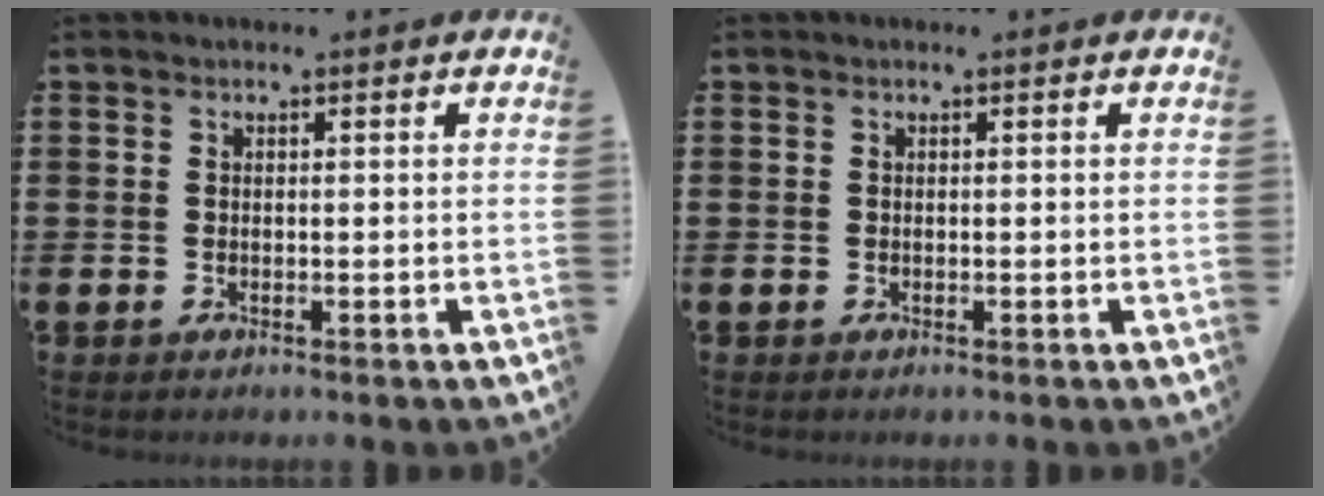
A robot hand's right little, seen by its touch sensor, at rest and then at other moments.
{"total": 0.0}